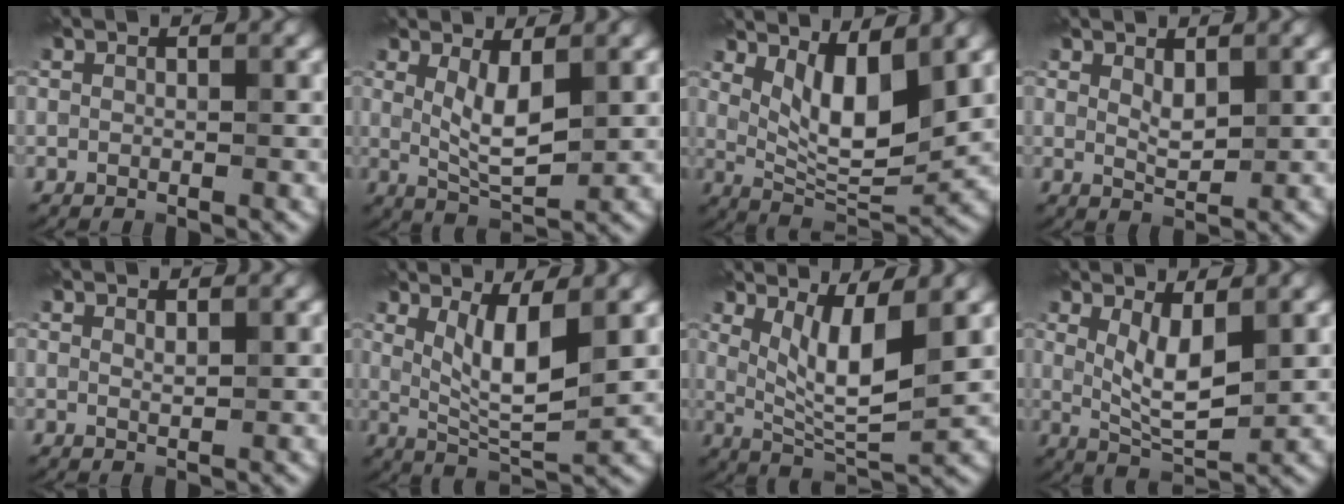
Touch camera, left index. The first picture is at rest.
{"total": 4.0, "force": [0.9, 1.2, 3.6], "torque": [-0.073, -0.011, 0.022]}
{"total": 6.9, "force": [2.5, 2.4, 6.0], "torque": [-0.104, -0.019, 0.049]}
{"total": 1.7, "force": [0.9, 0.7, 1.3], "torque": [-0.026, -0.004, 0.020]}
{"total": 0.7, "force": [0.5, 0.1, 0.4], "torque": [-0.007, -0.002, 0.011]}
{"total": 5.3, "force": [1.6, 1.2, 4.9], "torque": [-0.091, -0.012, 0.037]}
{"total": 5.9, "force": [1.9, 1.4, 5.4], "torque": [-0.097, -0.016, 0.042]}
{"total": 4.4, "force": [1.1, 1.4, 4.0], "torque": [-0.077, -0.011, 0.026]}